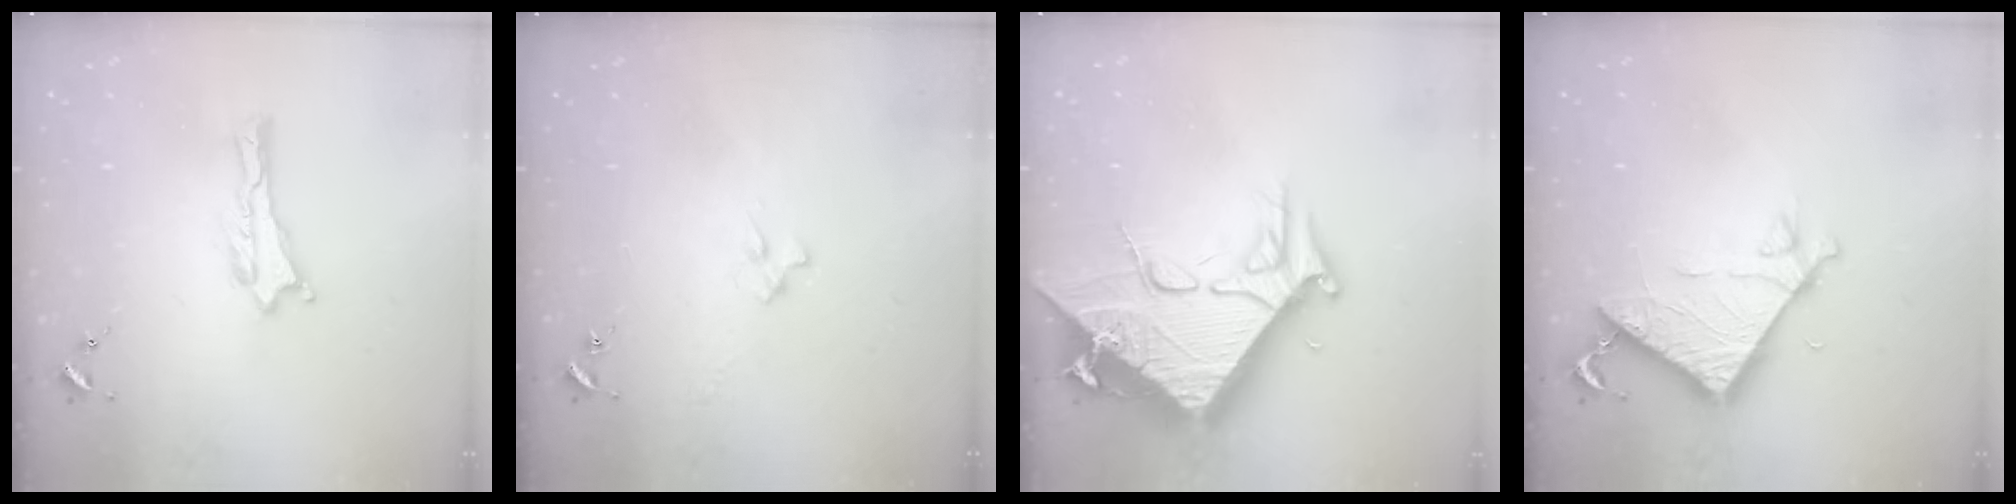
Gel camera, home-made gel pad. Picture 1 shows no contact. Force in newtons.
{"total": 2.4, "press": 2.4, "slide": 0.3}
{"total": 17.0, "press": 16.9, "slide": 1.6}
{"total": 7.2, "press": 7.1, "slide": 0.4}